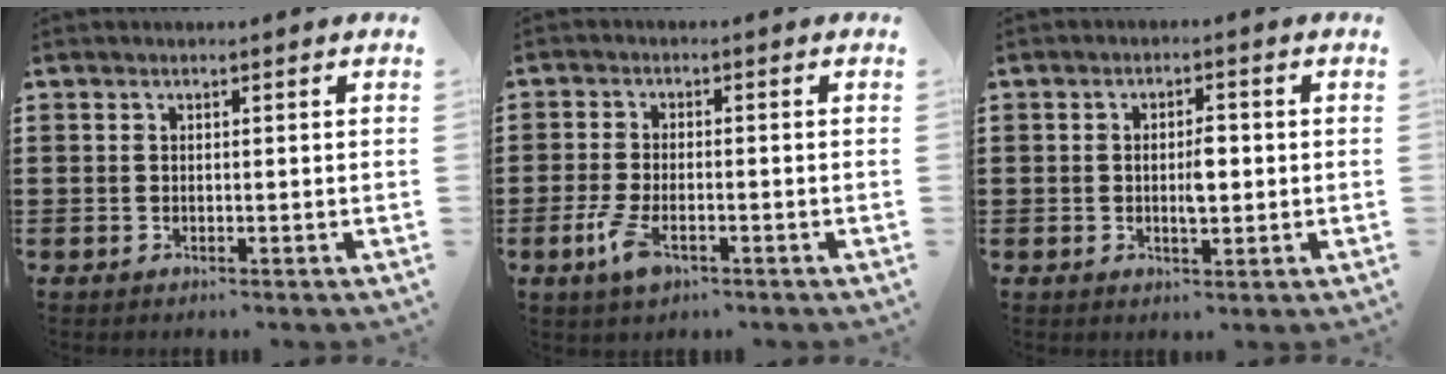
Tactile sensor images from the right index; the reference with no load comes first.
{"total": 4.5, "force": [-2.1, 1.8, 3.5], "torque": [-0.087, -0.009, -0.043]}
{"total": 3.4, "force": [0.0, 1.2, 3.2], "torque": [-0.061, 0.000, -0.001]}